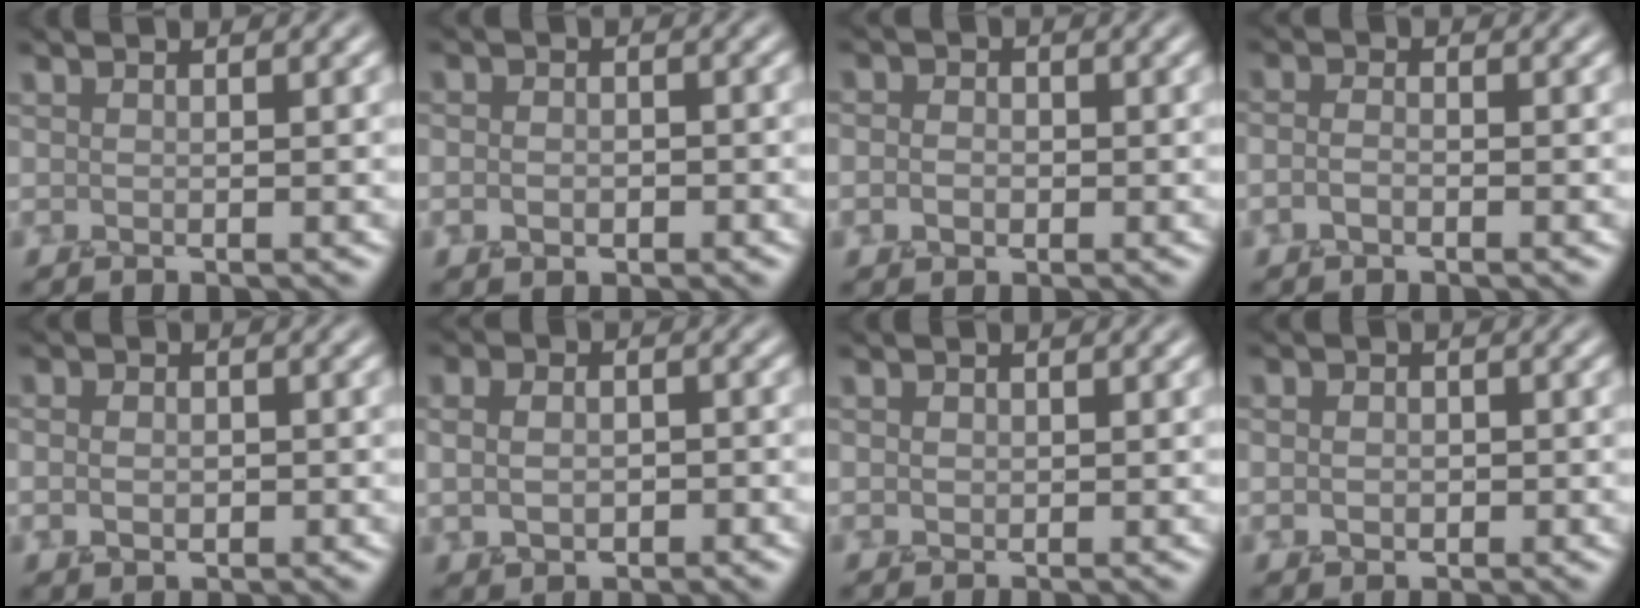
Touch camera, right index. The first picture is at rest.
{"total": 1.9, "force": [-0.3, 1.5, 1.1], "torque": [-0.004, 0.001, -0.008]}
{"total": 1.9, "force": [-0.1, 1.6, 1.0], "torque": [-0.009, 0.003, -0.011]}
{"total": 1.3, "force": [-0.6, 0.7, 1.0], "torque": [-0.018, 0.006, -0.015]}
{"total": 2.4, "force": [-0.1, 1.8, 1.5], "torque": [-0.017, 0.003, -0.002]}
{"total": 4.2, "force": [0.3, 3.1, 2.8], "torque": [-0.030, 0.015, -0.004]}
{"total": 0.9, "force": [0.2, 0.8, 0.3], "torque": [-0.004, 0.004, 0.005]}
{"total": 1.8, "force": [0.0, 1.5, 0.9], "torque": [-0.005, 0.004, -0.003]}